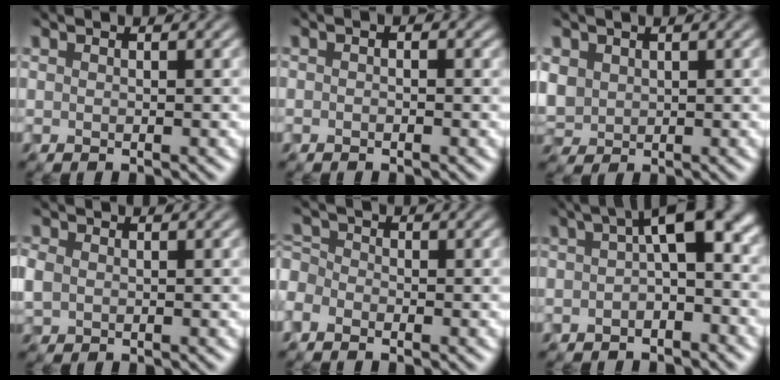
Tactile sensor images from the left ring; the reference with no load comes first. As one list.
[{"total": 0.6, "force": [-0.5, 0.2, 0.3], "torque": [-0.002, -0.004, -0.007]}, {"total": 2.5, "force": [1.0, 2.2, 0.9], "torque": [-0.038, -0.001, 0.026]}, {"total": 1.3, "force": [0.2, 1.2, 0.5], "torque": [-0.020, 0.004, 0.001]}, {"total": 2.7, "force": [-1.2, 2.0, 1.3], "torque": [-0.029, 0.013, -0.030]}, {"total": 5.0, "force": [-0.3, 1.8, 4.6], "torque": [-0.065, 0.016, -0.016]}]